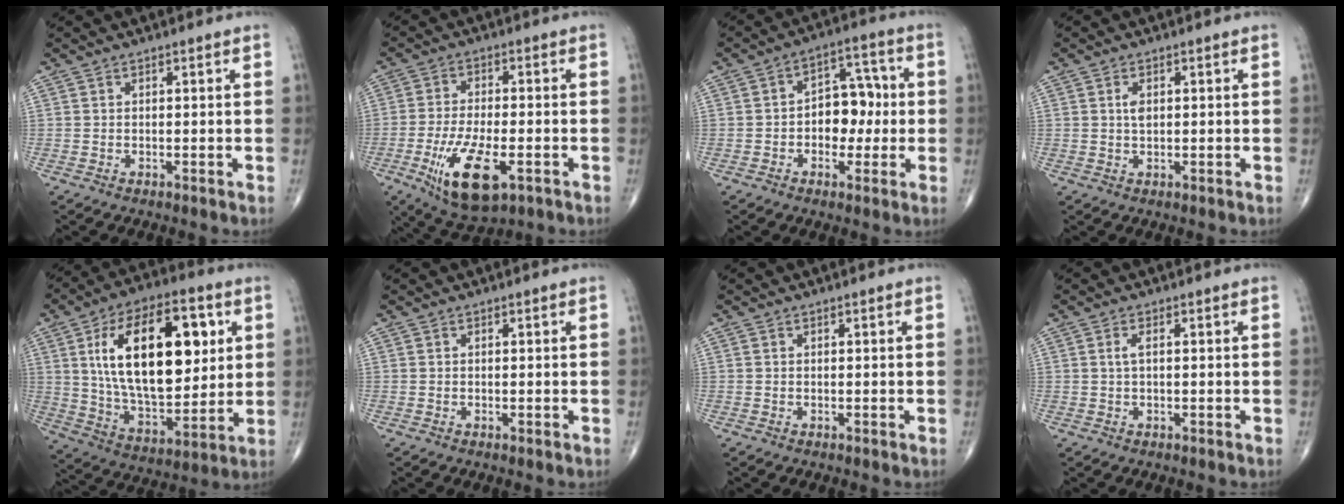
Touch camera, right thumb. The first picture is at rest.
{"total": 13.2, "force": [-5.1, 5.2, 11.0], "torque": [-0.203, -0.001, -0.080]}
{"total": 9.2, "force": [-0.6, 6.3, 6.6], "torque": [-0.055, 0.029, -0.015]}
{"total": 2.0, "force": [0.5, 1.1, 1.6], "torque": [-0.028, -0.002, 0.010]}
{"total": 26.0, "force": [6.6, 13.0, 21.5], "torque": [-0.329, -0.020, 0.110]}
{"total": 0.0}
{"total": 0.0}
{"total": 1.5, "force": [0.2, 0.5, 1.4], "torque": [-0.035, 0.002, 0.005]}